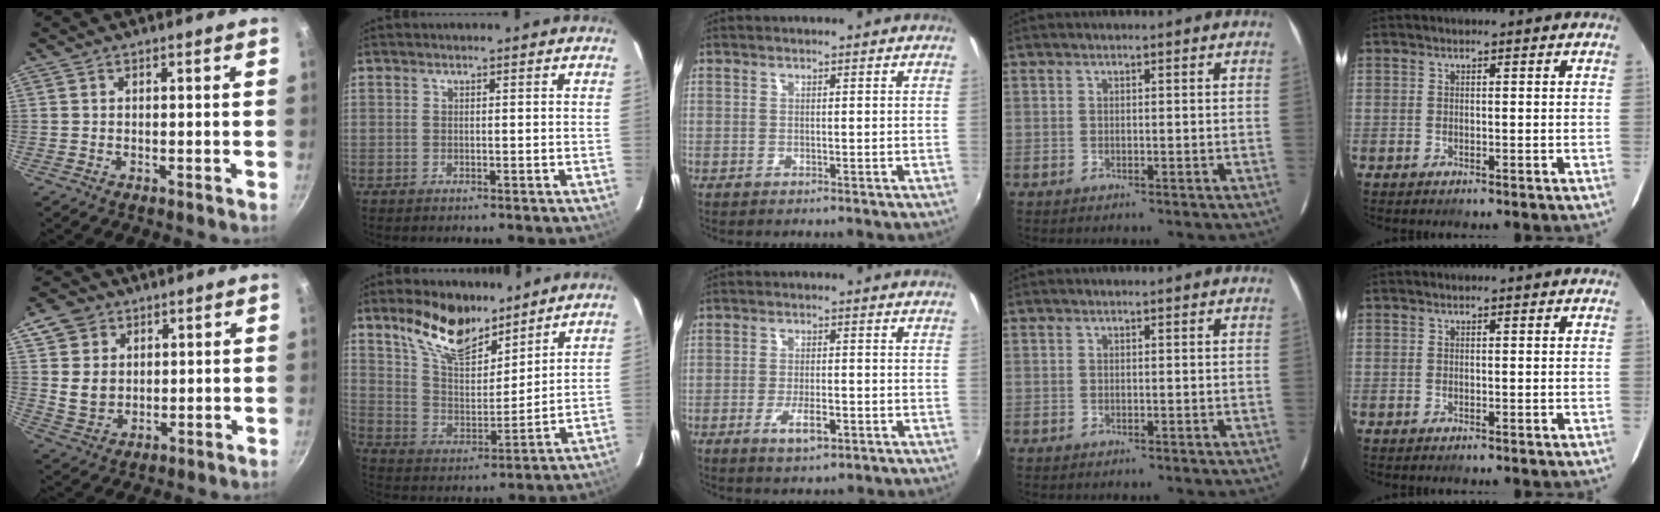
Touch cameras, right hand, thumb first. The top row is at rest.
{"thumb": {"total": 8.5, "force": [3.3, 7.1, 3.3], "torque": [-0.026, -0.015, 0.065]}, "index": {"total": 13.7, "force": [10.2, 5.7, 7.2], "torque": [-0.134, 0.007, 0.191]}, "middle": {"total": 5.2, "force": [-2.4, 1.7, 4.3], "torque": [-0.091, -0.007, -0.039]}}